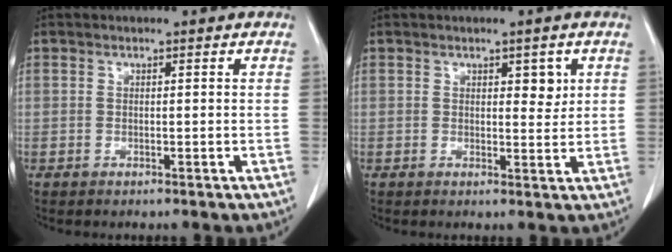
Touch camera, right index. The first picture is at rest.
{"total": 2.5, "force": [1.0, 1.3, 1.9], "torque": [-0.019, -0.004, 0.014]}